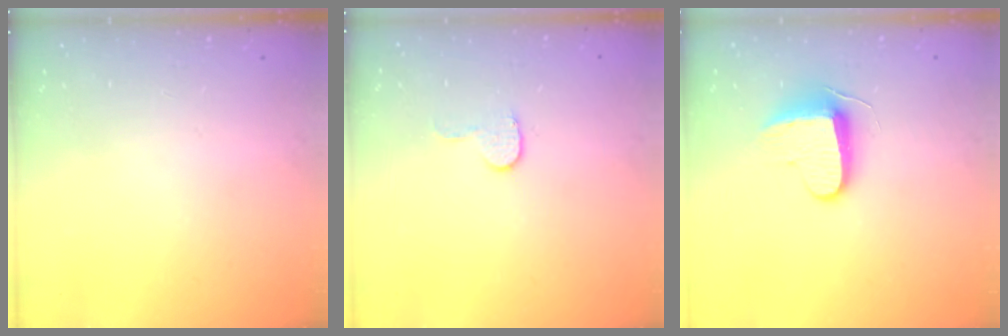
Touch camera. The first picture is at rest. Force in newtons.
{"total": 5.6, "press": 5.6, "slide": 0.5}
{"total": 8.7, "press": 8.7, "slide": 0.6}